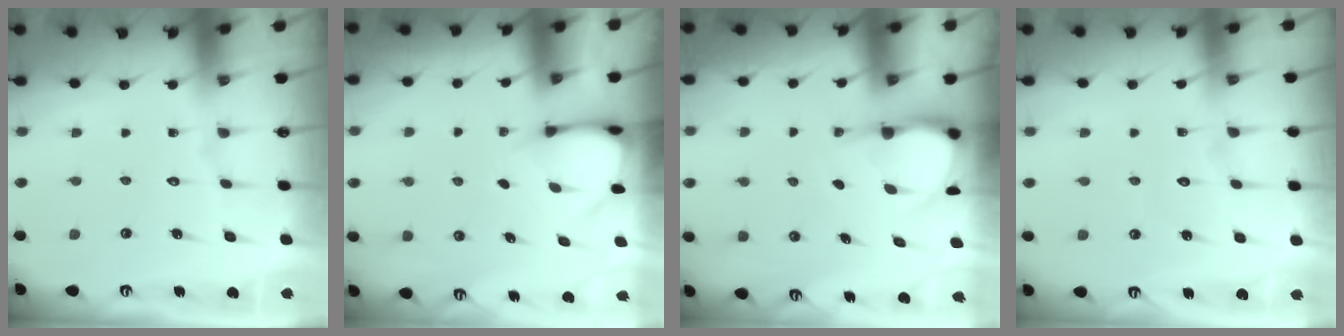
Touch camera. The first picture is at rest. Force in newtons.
{"total": 3.0, "press": 3.0, "slide": 0.2}
{"total": 4.6, "press": 4.6, "slide": 0.3}
{"total": 3.6, "press": 3.6, "slide": 0.4}